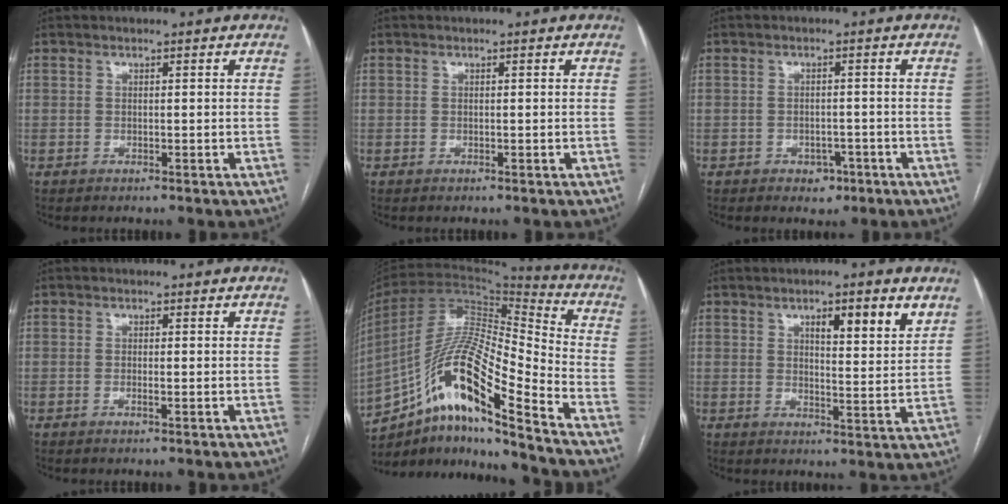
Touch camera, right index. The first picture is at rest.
{"total": 0.0}
{"total": 2.8, "force": [-1.6, 2.0, 1.1], "torque": [-0.009, 0.006, -0.014]}
{"total": 0.8, "force": [-0.3, 0.0, 0.7], "torque": [-0.014, 0.000, -0.006]}
{"total": 18.1, "force": [-10.9, 1.3, 14.4], "torque": [-0.281, 0.006, -0.193]}
{"total": 7.6, "force": [4.3, 1.3, 6.2], "torque": [-0.089, -0.003, 0.059]}